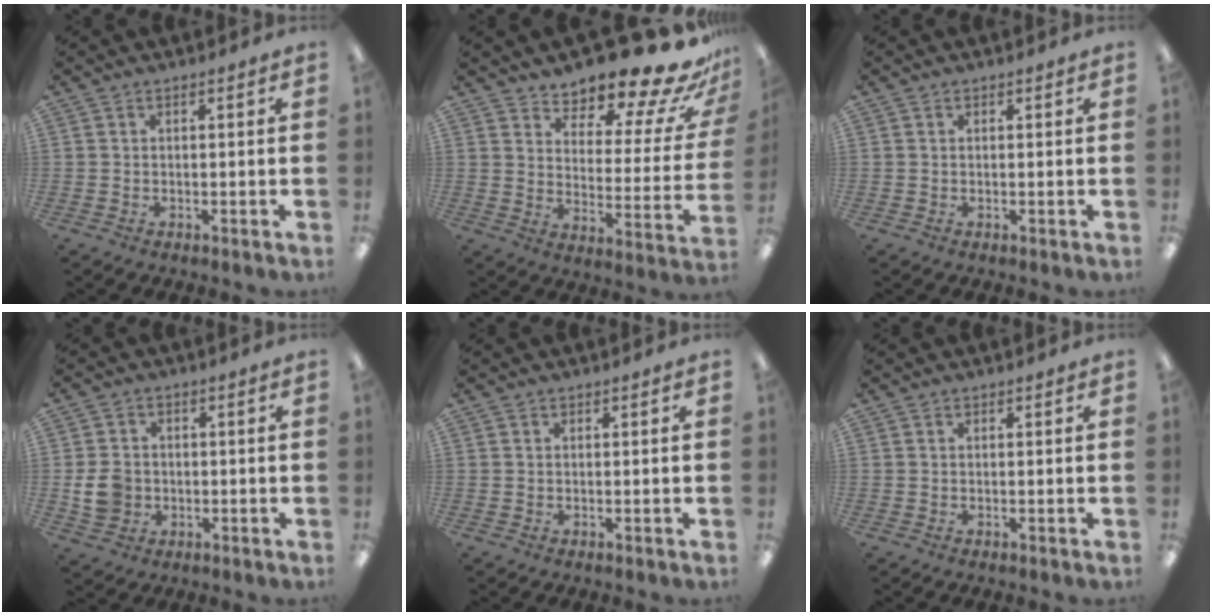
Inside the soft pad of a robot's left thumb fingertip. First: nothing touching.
{"total": 16.8, "force": [14.4, 4.6, 7.3], "torque": [-0.097, -0.115, 0.234]}
{"total": 0.0}
{"total": 6.6, "force": [-1.1, 5.8, 3.0], "torque": [-0.066, 0.009, -0.018]}
{"total": 0.0}
{"total": 0.0}